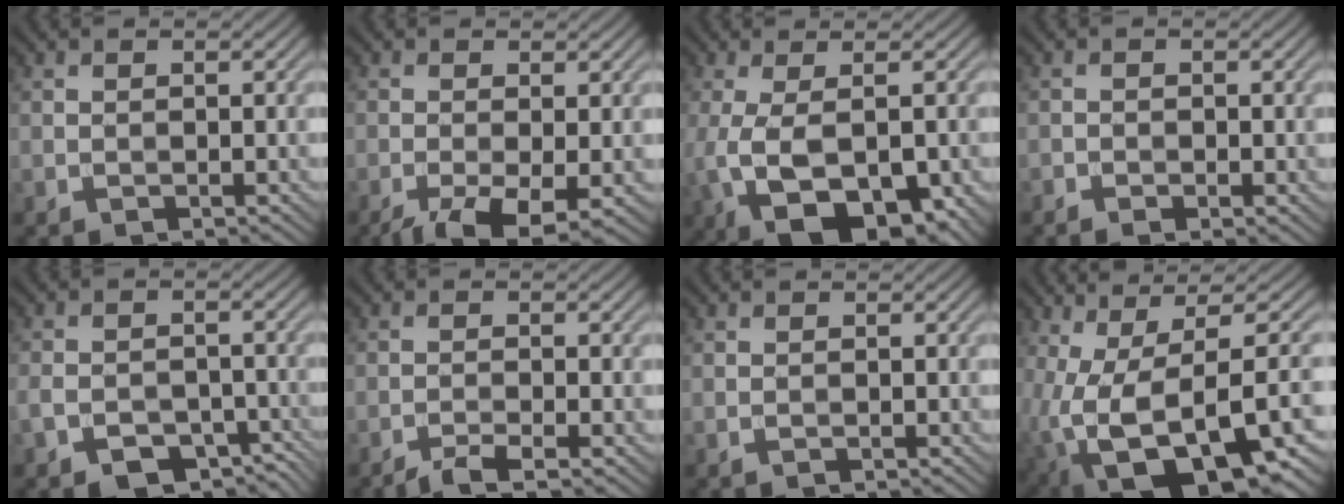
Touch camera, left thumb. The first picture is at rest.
{"total": 5.9, "force": [-3.1, 1.7, 4.7], "torque": [-0.087, -0.009, -0.055]}
{"total": 11.8, "force": [-3.7, 5.6, 9.7], "torque": [-0.202, -0.024, -0.043]}
{"total": 1.3, "force": [-0.7, 0.7, 0.8], "torque": [-0.016, -0.003, -0.013]}
{"total": 7.1, "force": [-4.3, 4.3, 3.7], "torque": [-0.067, -0.013, -0.069]}
{"total": 2.4, "force": [-1.8, 0.2, 1.6], "torque": [-0.030, 0.001, -0.041]}
{"total": 0.0}
{"total": 16.6, "force": [-5.2, 7.1, 14.0], "torque": [-0.240, -0.036, -0.041]}